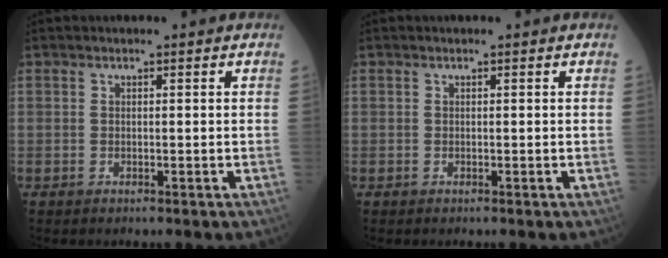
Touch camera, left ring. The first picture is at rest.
{"total": 0.0}